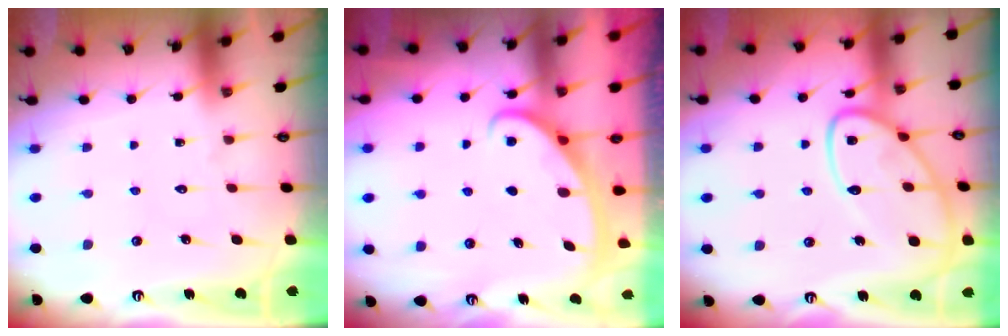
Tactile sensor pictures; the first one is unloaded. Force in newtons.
{"total": 2.8, "press": 2.8, "slide": 0.4}
{"total": 15.0, "press": 15.0, "slide": 1.1}